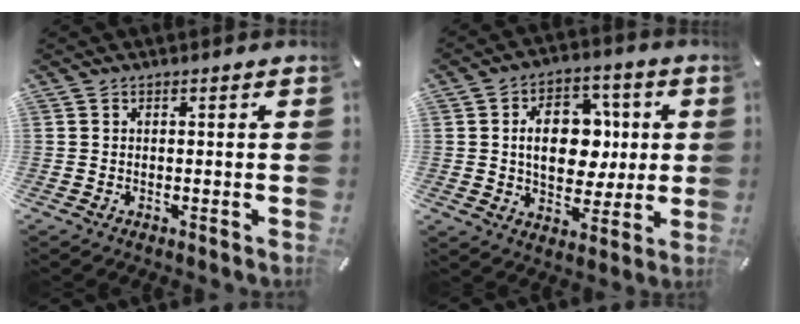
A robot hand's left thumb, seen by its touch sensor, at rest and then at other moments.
{"total": 14.0, "force": [1.4, 10.2, 9.4], "torque": [-0.146, 0.005, 0.023]}